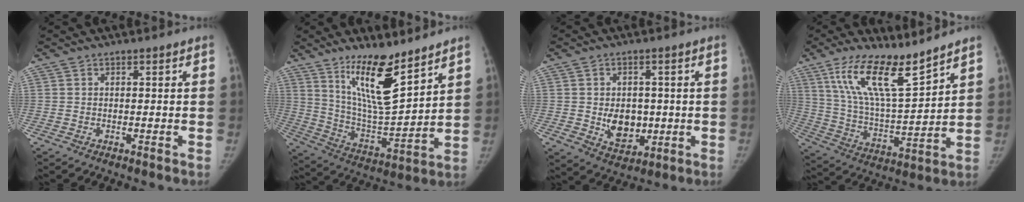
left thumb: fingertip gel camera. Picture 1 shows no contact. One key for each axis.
{"total": 15.8, "fx": 10.6, "fy": 3.9, "fz": 11.1, "tx": -0.169, "ty": -0.083, "tz": 0.203}
{"total": 8.4, "fx": -0.6, "fy": 6.2, "fz": 5.7, "tx": -0.054, "ty": -0.006, "tz": 0.008}
{"total": 15.4, "fx": 10.7, "fy": 3.6, "fz": 10.4, "tx": -0.175, "ty": -0.064, "tz": 0.213}